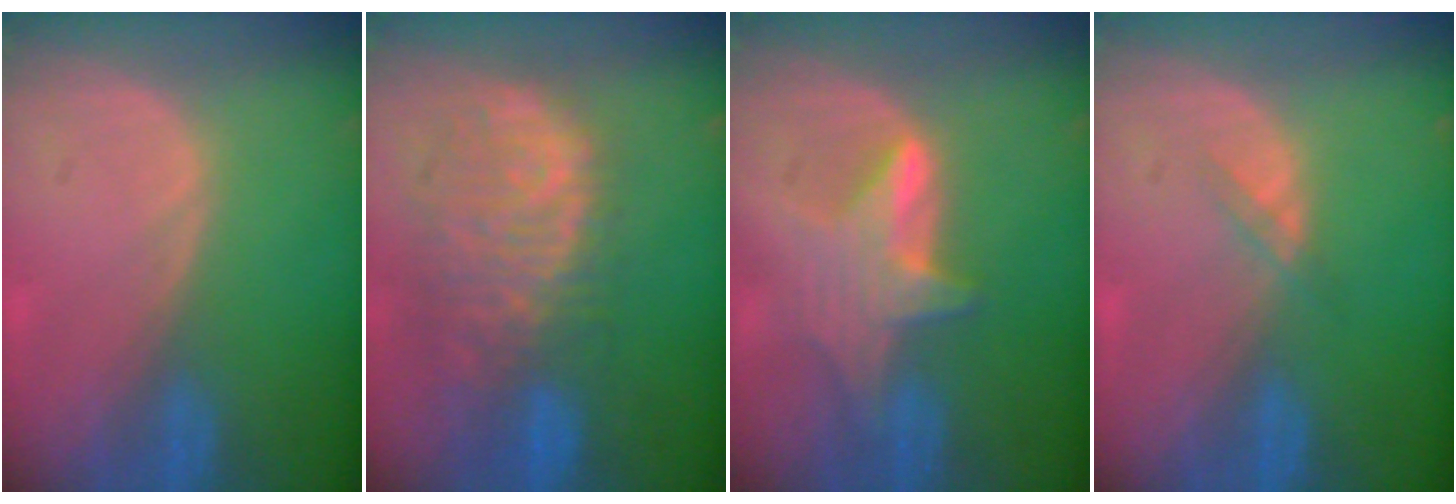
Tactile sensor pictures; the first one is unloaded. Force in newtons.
{"total": 11.2, "press": 9.6, "slide": 5.9}
{"total": 6.0, "press": 5.9, "slide": 0.9}
{"total": 1.3, "press": 1.3, "slide": 0.2}